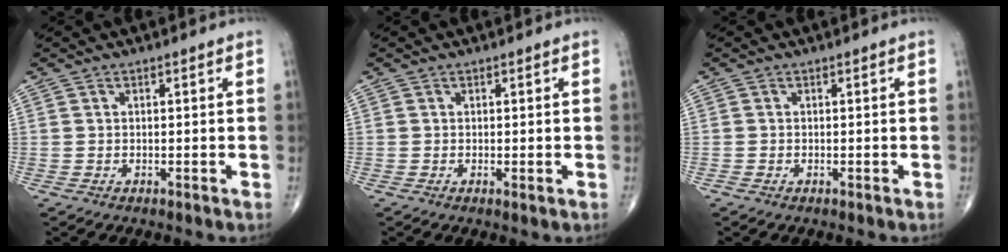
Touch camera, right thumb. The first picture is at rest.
{"total": 0.6, "force": [-0.1, 0.1, 0.6], "torque": [-0.014, -0.003, -0.004]}
{"total": 0.0}